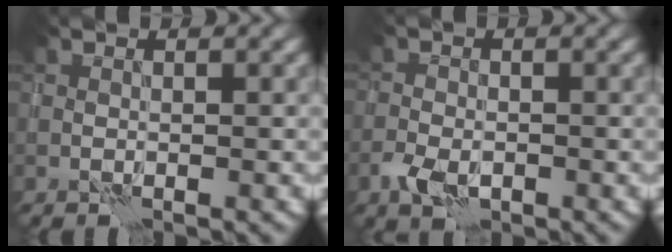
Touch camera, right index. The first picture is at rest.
{"total": 2.6, "force": [-1.3, 1.7, 1.5], "torque": [-0.026, -0.003, -0.027]}